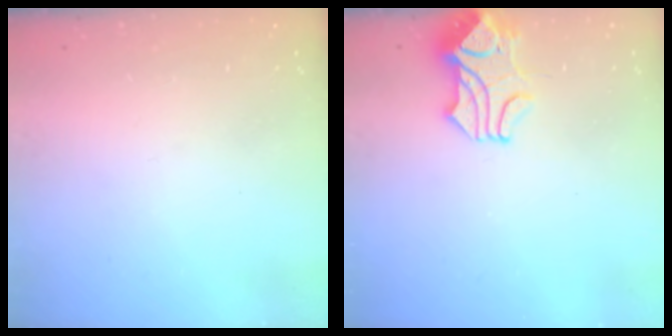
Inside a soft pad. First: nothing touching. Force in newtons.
{"total": 2.1, "press": 1.9, "slide": 1.0}